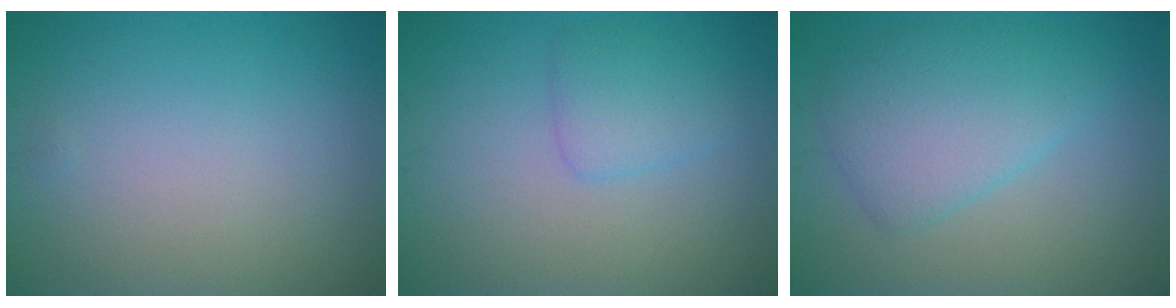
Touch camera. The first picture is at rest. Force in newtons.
{"total": 2.2, "press": 2.2, "slide": 0.1}
{"total": 4.7, "press": 4.7, "slide": 0.1}